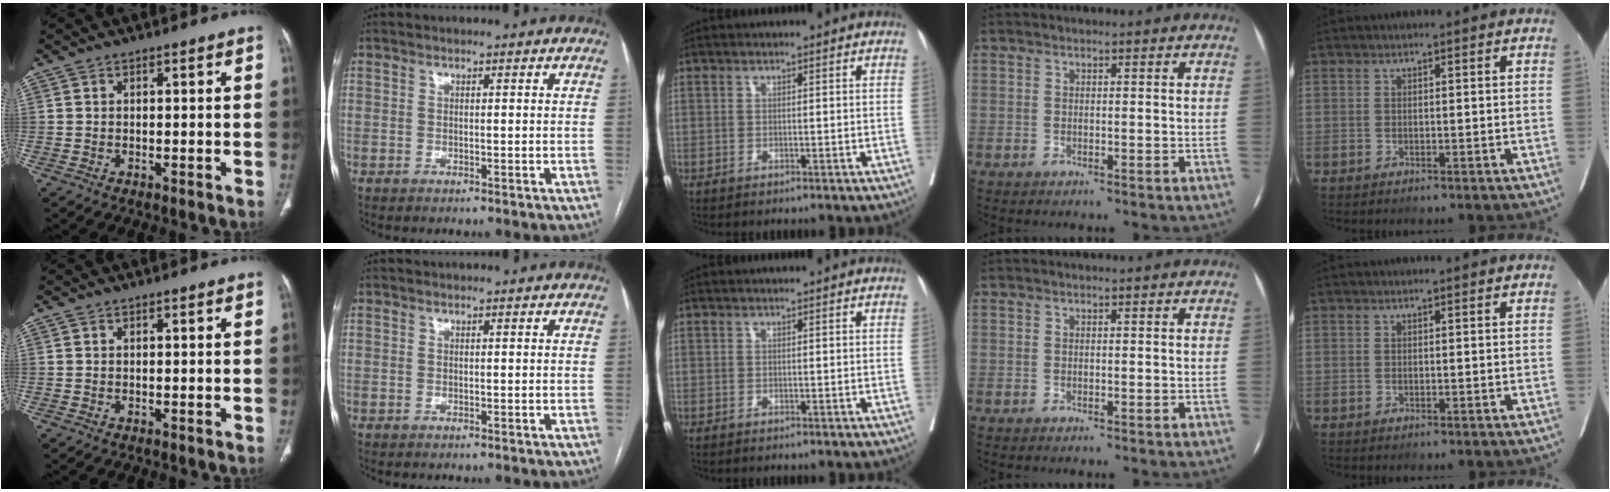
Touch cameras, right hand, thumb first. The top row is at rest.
{}